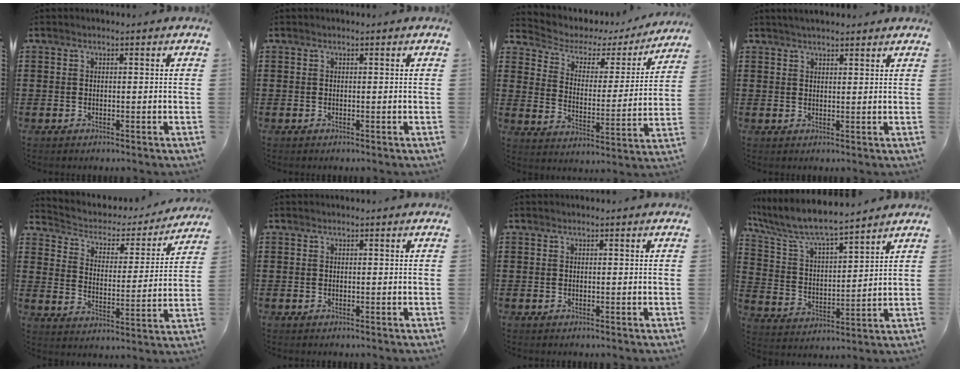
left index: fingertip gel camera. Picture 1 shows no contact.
{"total": 0.0}
{"total": 3.6, "force": [2.4, 2.3, 1.4], "torque": [-0.047, -0.015, 0.030]}
{"total": 2.0, "force": [1.9, 0.3, 0.6], "torque": [-0.014, 0.005, 0.036]}
{"total": 2.6, "force": [2.1, 1.5, 0.5], "torque": [-0.029, -0.018, 0.025]}
{"total": 0.0}
{"total": 0.0}
{"total": 7.3, "force": [6.5, 1.1, 3.1], "torque": [-0.091, -0.037, 0.108]}